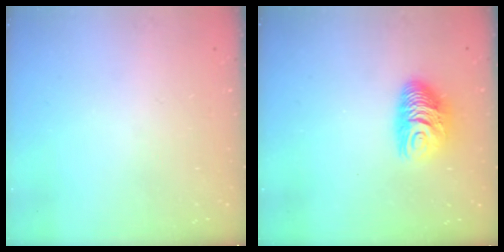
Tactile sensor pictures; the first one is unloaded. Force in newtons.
{"total": 10.5, "press": 10.5, "slide": 1.2}